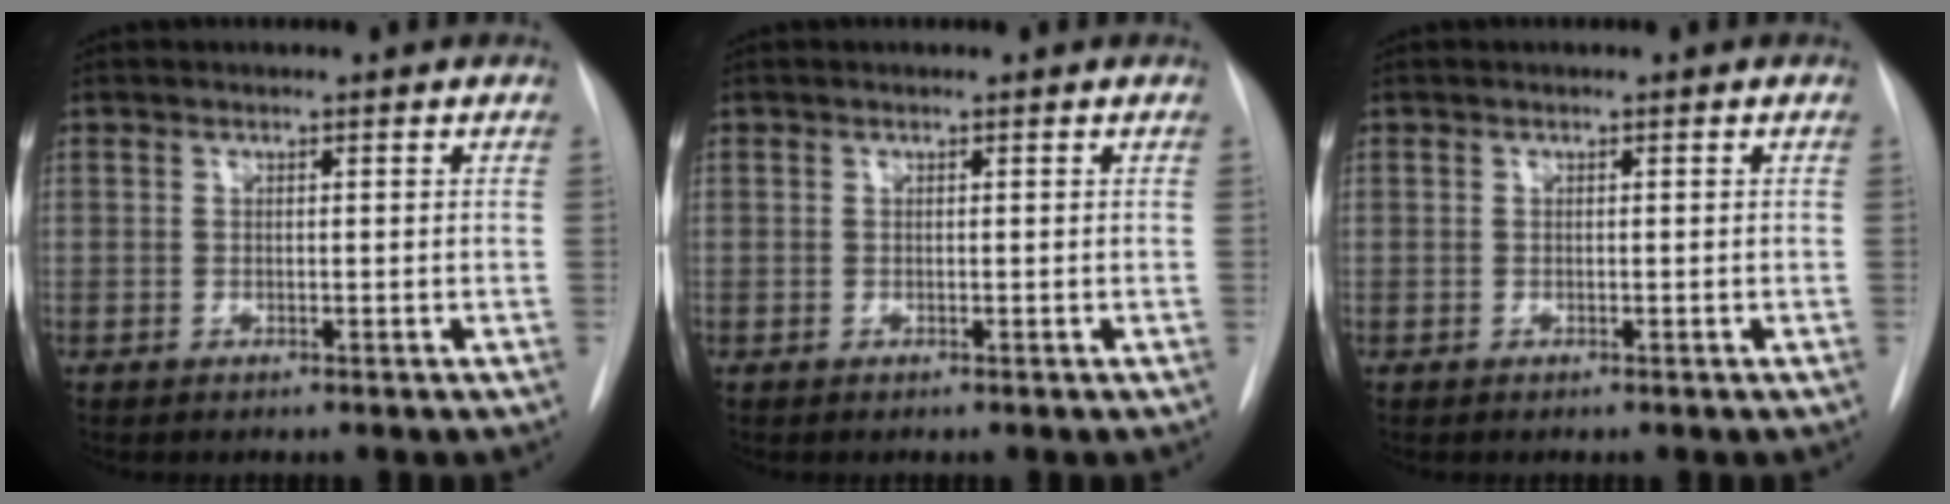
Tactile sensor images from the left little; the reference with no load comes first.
{"total": 0.0}
{"total": 0.0}